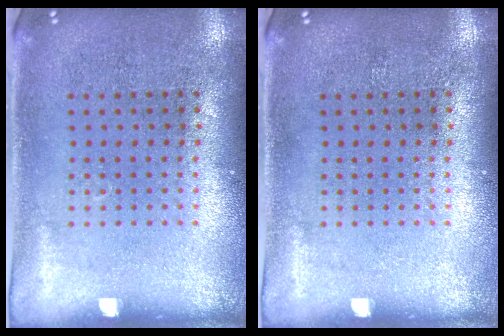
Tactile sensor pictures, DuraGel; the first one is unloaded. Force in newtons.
{"total": 0.0}